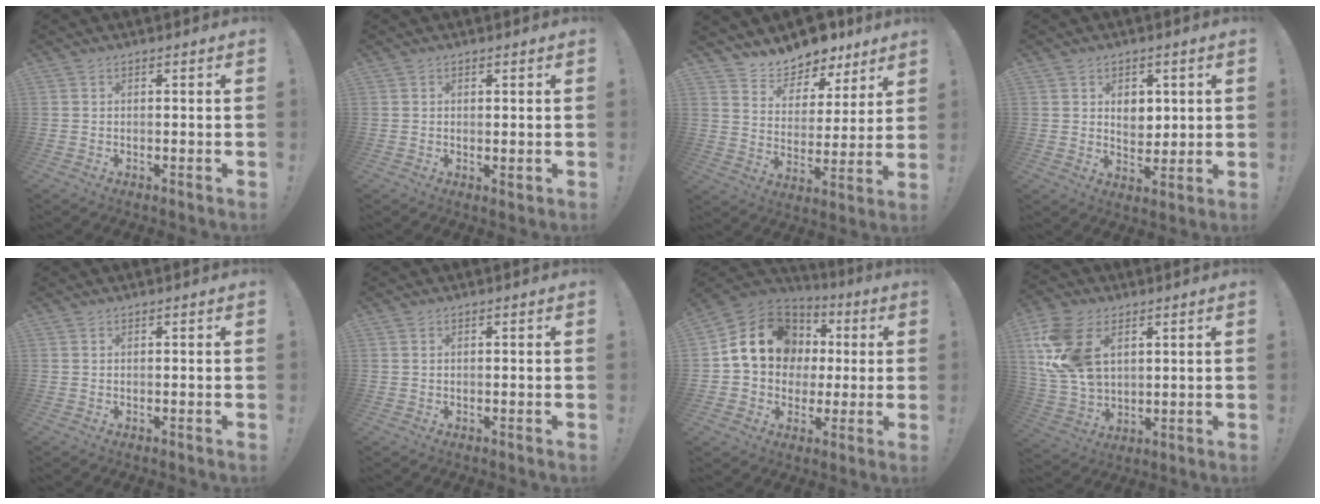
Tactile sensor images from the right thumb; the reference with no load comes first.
{"total": 0.9, "force": [0.4, 0.5, 0.7], "torque": [-0.003, -0.003, 0.006]}
{"total": 9.3, "force": [8.7, 3.4, 0.4], "torque": [-0.010, -0.087, 0.159]}
{"total": 6.1, "force": [2.2, 4.8, 3.0], "torque": [-0.035, -0.009, 0.039]}
{"total": 0.0}
{"total": 0.0}
{"total": 17.9, "force": [4.1, 14.7, 9.3], "torque": [-0.138, -0.001, 0.094]}
{"total": 18.2, "force": [6.2, 12.1, 12.0], "torque": [-0.235, -0.022, 0.120]}